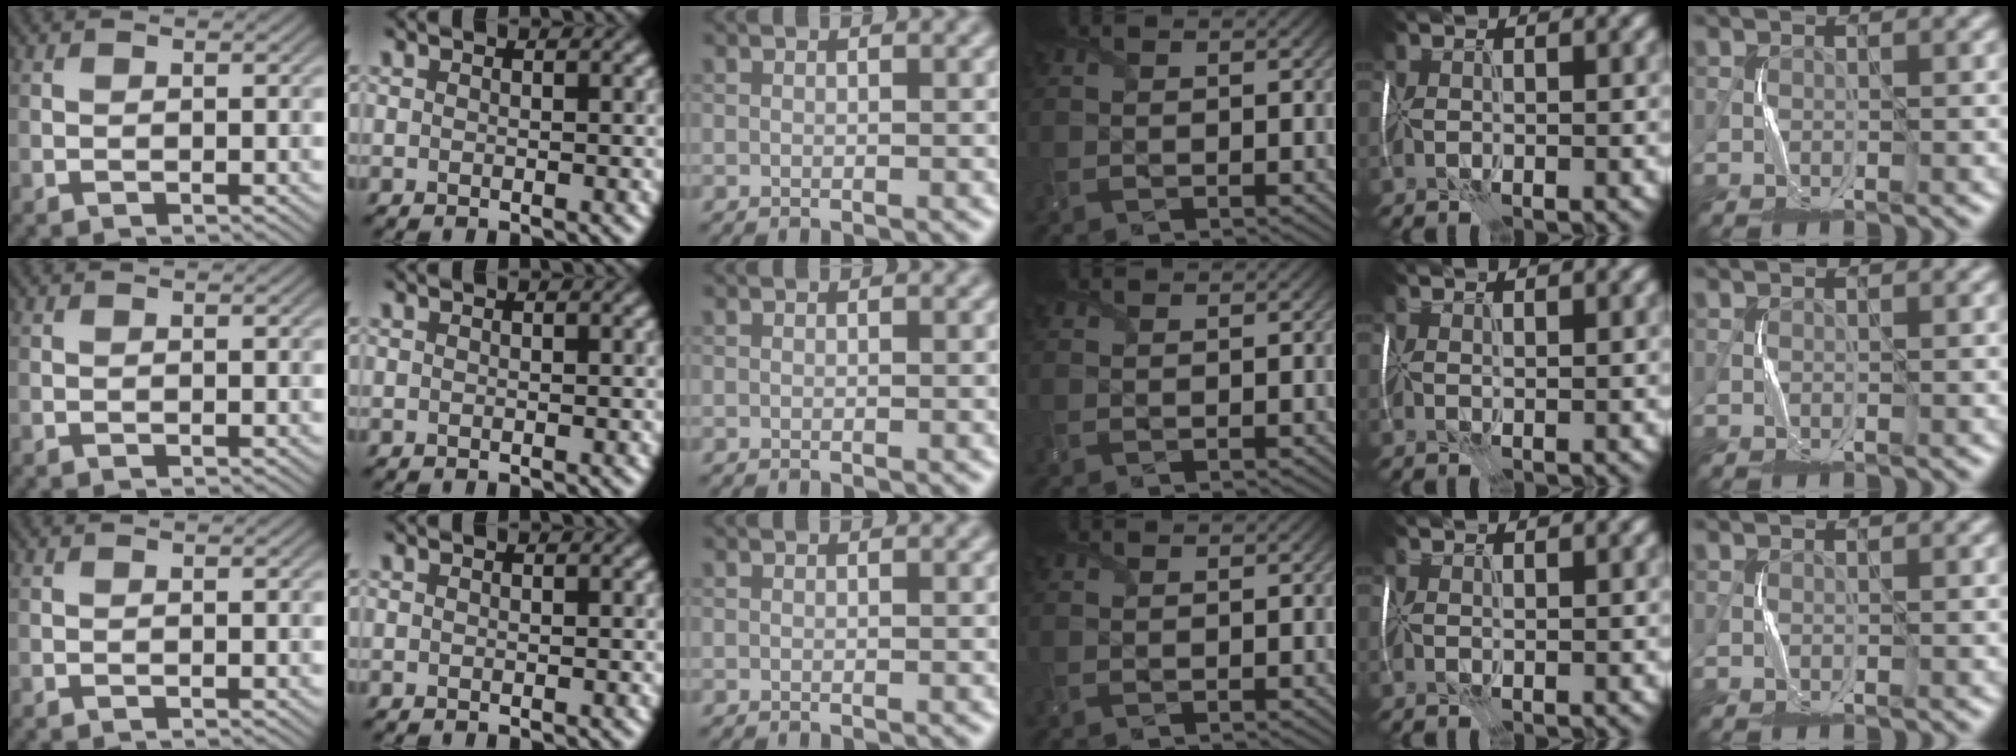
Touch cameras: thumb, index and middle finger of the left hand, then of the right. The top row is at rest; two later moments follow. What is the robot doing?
{"motion": "wrap", "object": "receipt paper"}